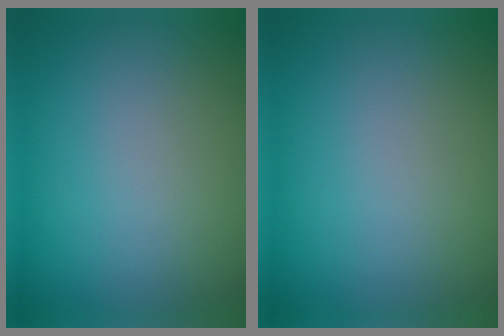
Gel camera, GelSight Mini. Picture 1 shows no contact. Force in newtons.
{"total": 0.0}